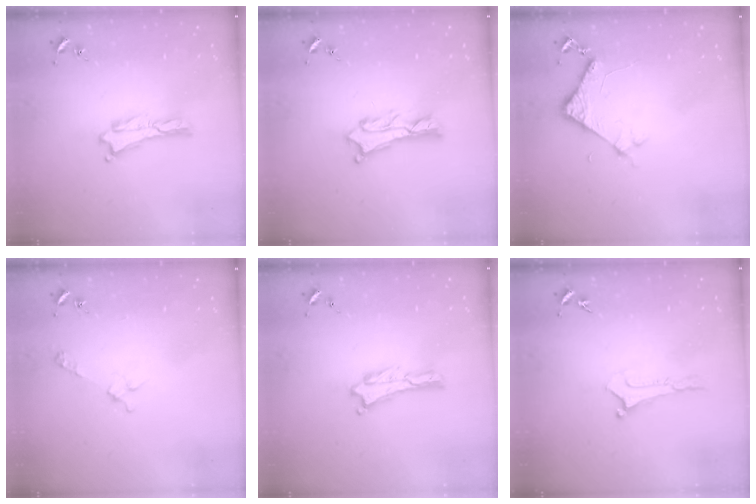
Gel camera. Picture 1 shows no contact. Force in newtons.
{"total": 1.8, "press": 1.8, "slide": 0.2}
{"total": 3.1, "press": 3.1, "slide": 0.2}
{"total": 3.3, "press": 3.3, "slide": 0.4}
{"total": 0.0}
{"total": 0.0}